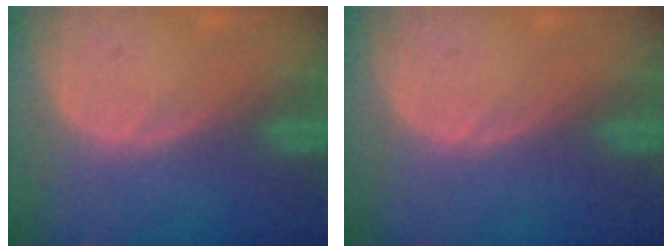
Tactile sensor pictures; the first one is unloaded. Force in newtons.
{"total": 0.0}